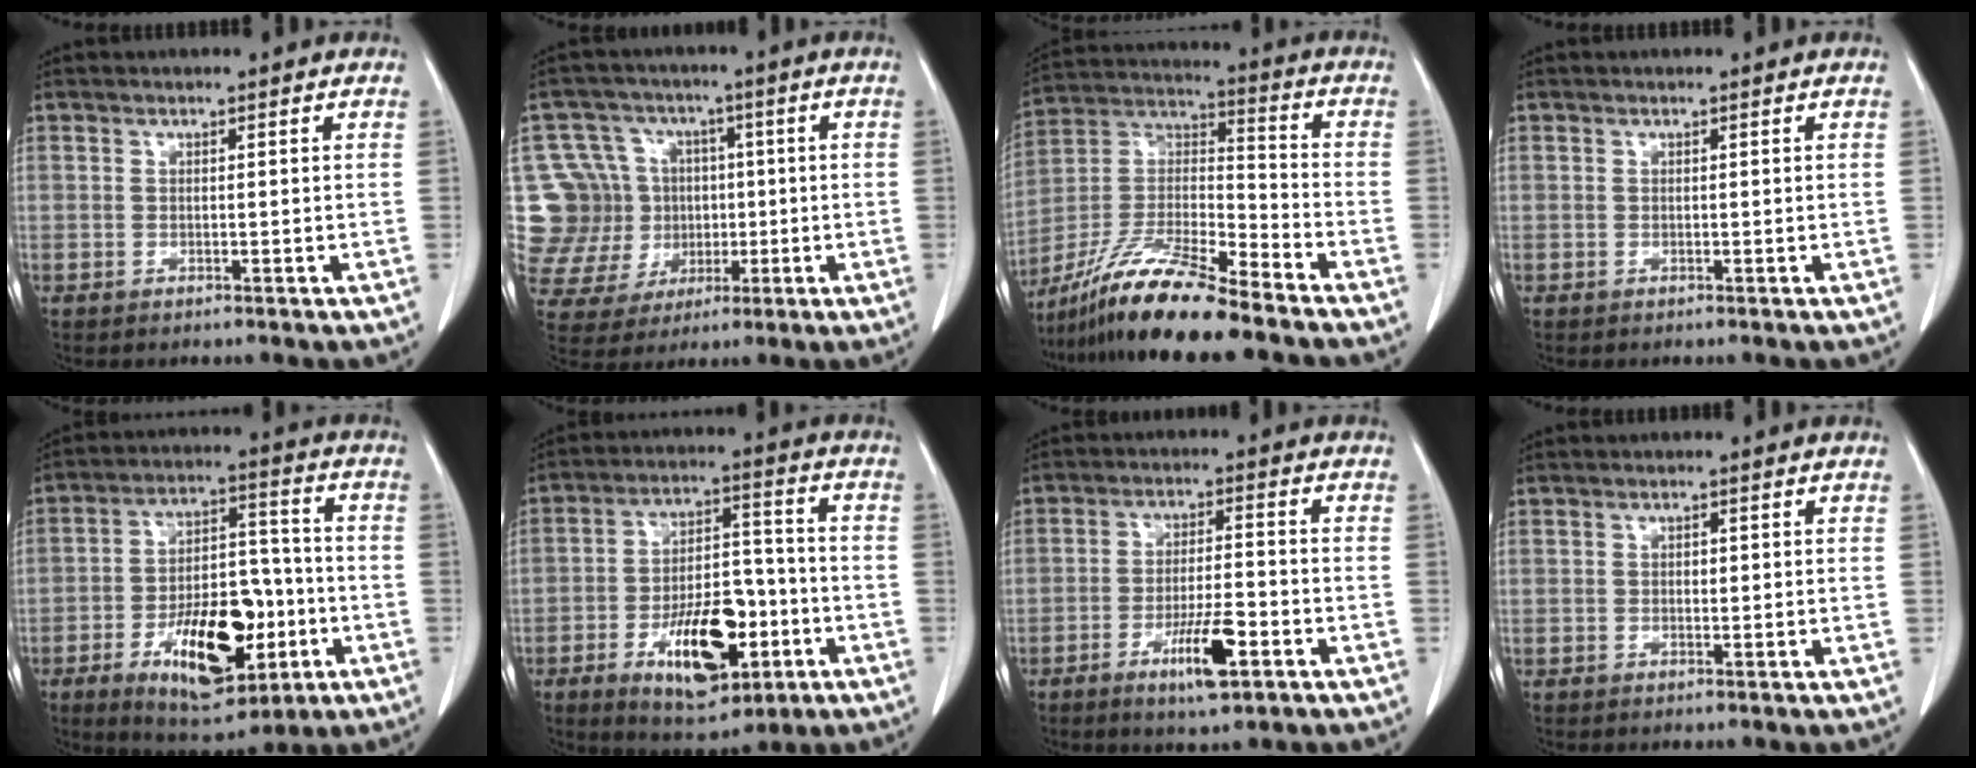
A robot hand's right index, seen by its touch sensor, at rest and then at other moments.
{"total": 17.6, "force": [0.2, 16.5, 6.1], "torque": [-0.171, 0.056, 0.032]}
{"total": 16.0, "force": [-12.8, 1.2, 9.4], "torque": [-0.192, -0.010, -0.237]}
{"total": 0.0}
{"total": 16.5, "force": [-6.0, 7.1, 13.6], "torque": [-0.221, 0.012, -0.088]}
{"total": 14.8, "force": [-5.8, 6.3, 12.0], "torque": [-0.196, 0.010, -0.086]}
{"total": 7.6, "force": [-3.8, 1.3, 6.5], "torque": [-0.117, -0.008, -0.060]}
{"total": 0.8, "force": [0.1, 0.5, 0.7], "torque": [-0.011, 0.000, 0.001]}